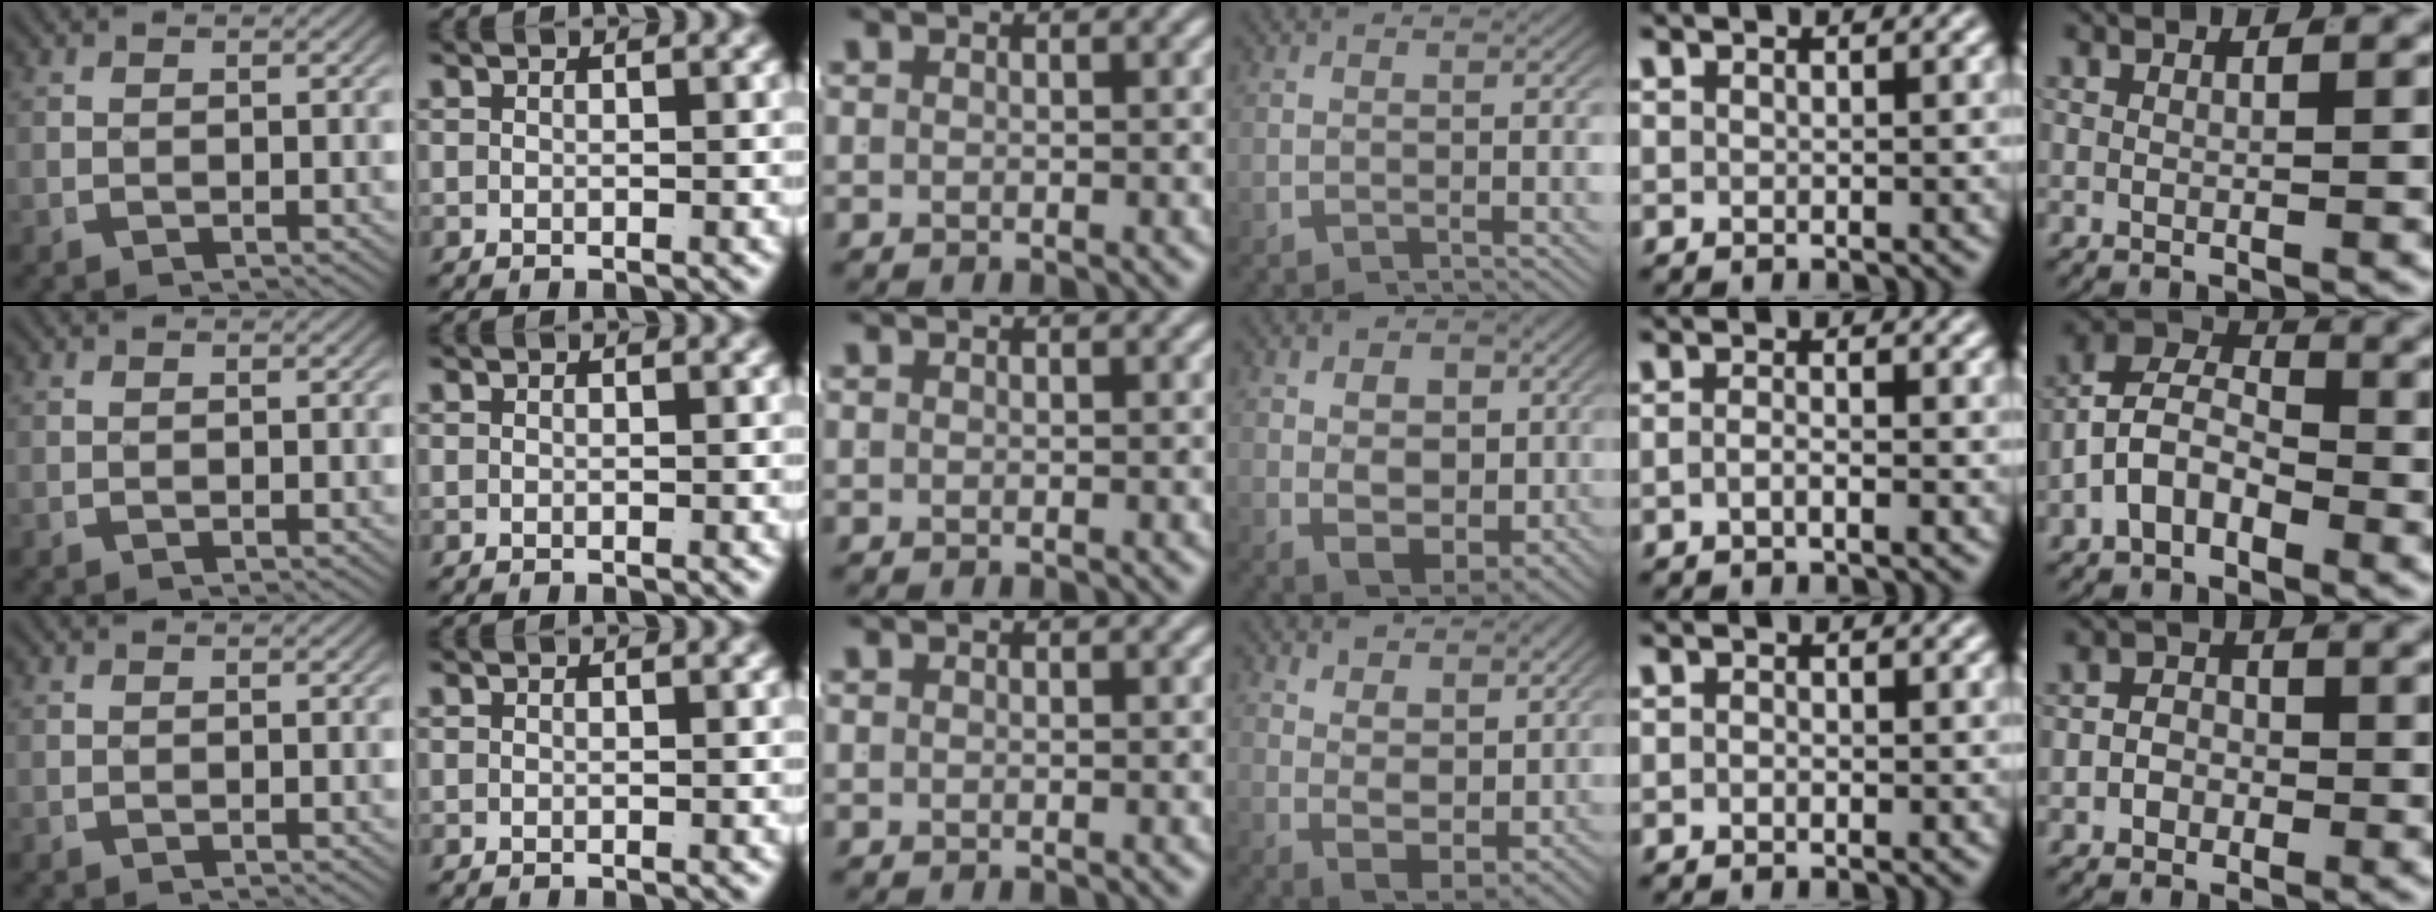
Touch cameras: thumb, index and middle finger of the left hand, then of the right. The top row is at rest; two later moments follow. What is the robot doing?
{"motion": "lift_and_place", "object": "shorts"}